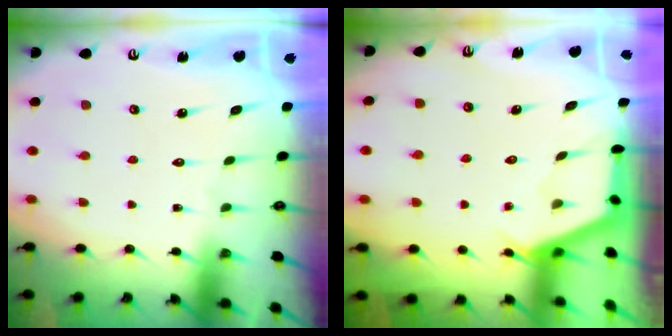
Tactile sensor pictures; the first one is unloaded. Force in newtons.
{"total": 2.9, "press": 2.9, "slide": 0.3}